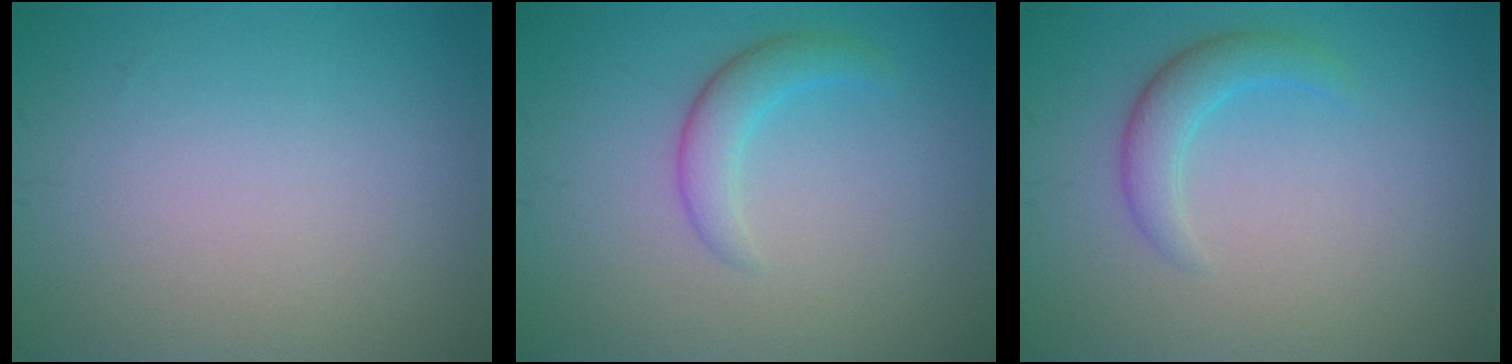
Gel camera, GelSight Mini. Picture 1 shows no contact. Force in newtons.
{"total": 2.4, "press": 2.4, "slide": 0.2}
{"total": 2.5, "press": 2.5, "slide": 0.0}